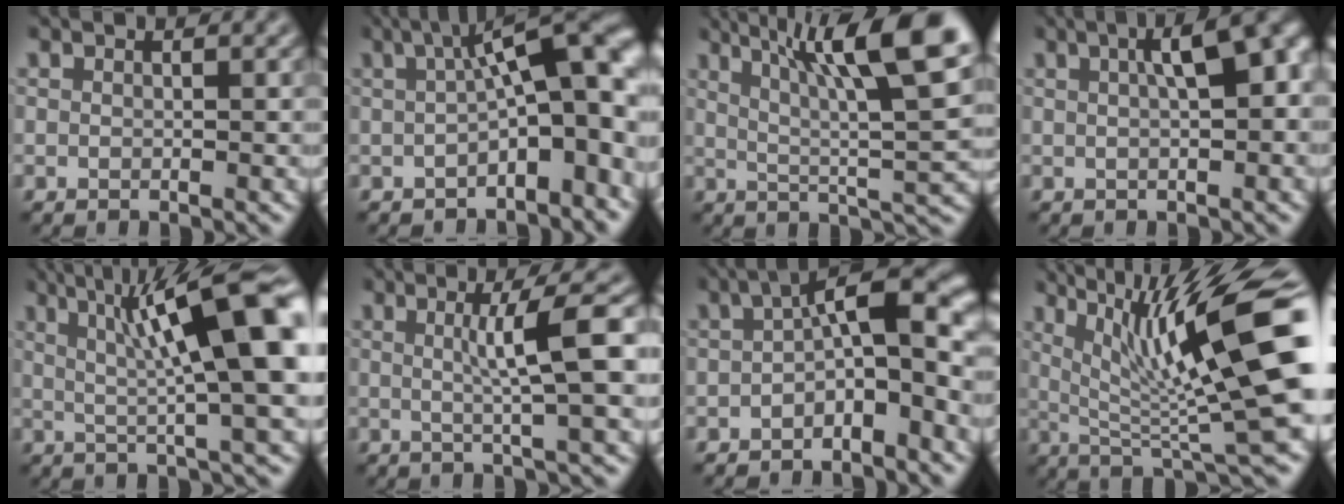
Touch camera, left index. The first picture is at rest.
{"total": 9.2, "force": [0.3, 2.9, 8.8], "torque": [-0.115, 0.020, -0.002]}
{"total": 11.7, "force": [5.4, 2.4, 10.1], "torque": [-0.153, 0.013, 0.088]}
{"total": 6.6, "force": [1.7, 1.9, 6.1], "torque": [-0.067, 0.019, 0.023]}
{"total": 11.6, "force": [3.0, 2.2, 11.0], "torque": [-0.148, 0.016, 0.041]}
{"total": 6.1, "force": [0.9, 1.0, 5.9], "torque": [-0.086, 0.012, 0.012]}
{"total": 7.2, "force": [-0.6, 2.7, 6.6], "torque": [-0.094, 0.024, -0.028]}
{"total": 12.9, "force": [3.1, 2.5, 12.2], "torque": [-0.189, 0.013, 0.056]}